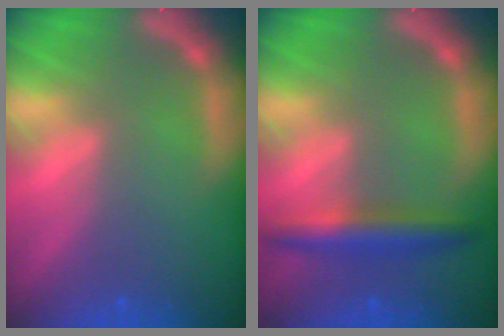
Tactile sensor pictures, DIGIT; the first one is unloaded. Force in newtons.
{"total": 4.0}